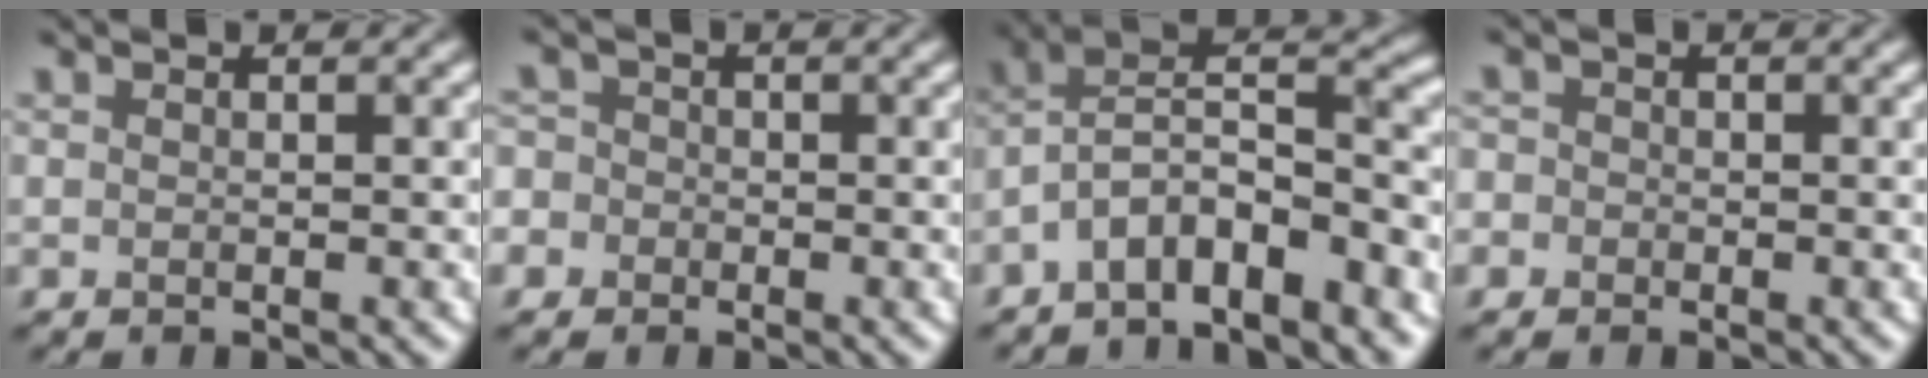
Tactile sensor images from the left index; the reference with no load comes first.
{"total": 4.1, "force": [-1.2, 3.7, 1.0], "torque": [-0.008, 0.017, -0.057]}
{"total": 8.5, "force": [-5.1, 3.2, 6.0], "torque": [-0.092, 0.015, -0.101]}
{"total": 2.0, "force": [-0.2, 1.9, 0.5], "torque": [0.008, 0.009, -0.027]}